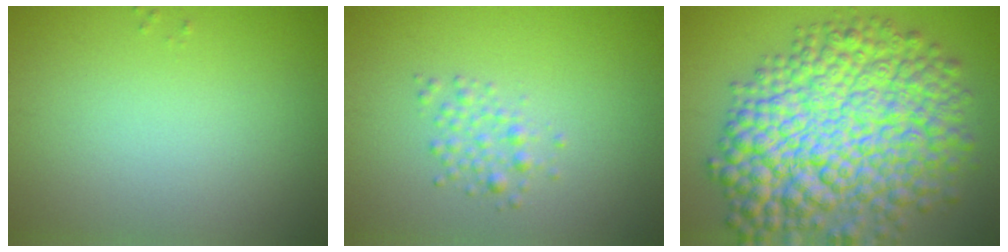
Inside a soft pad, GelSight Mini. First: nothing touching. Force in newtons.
{"total": 1.7, "press": 1.7, "slide": 0.0}
{"total": 13.9, "press": 13.9, "slide": 0.3}